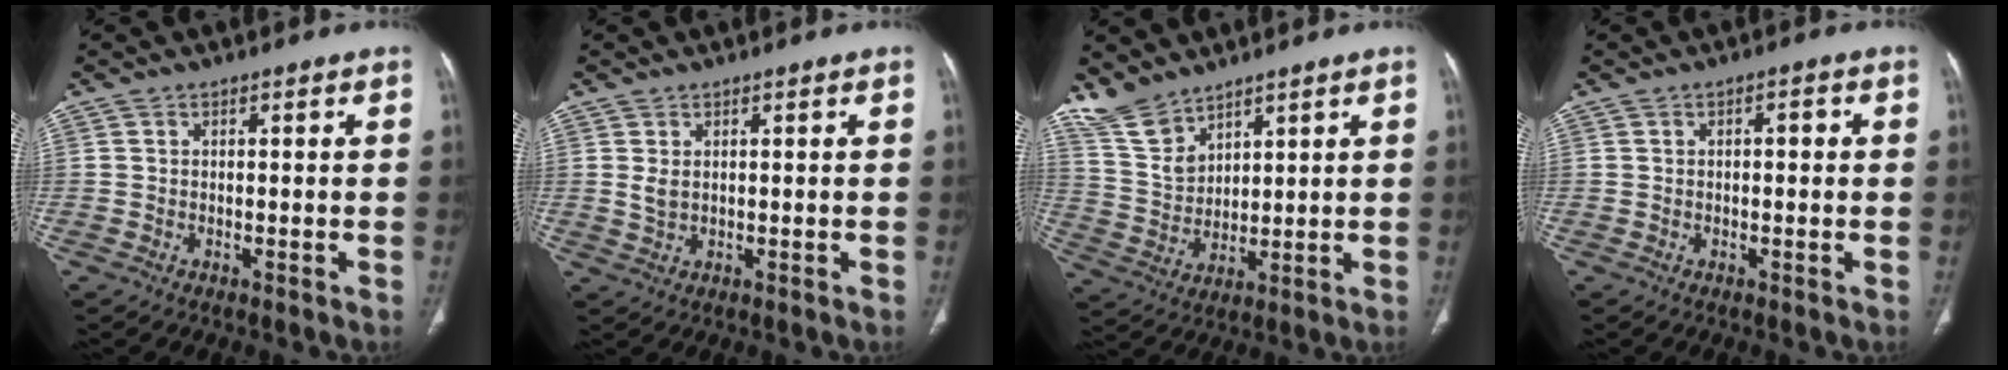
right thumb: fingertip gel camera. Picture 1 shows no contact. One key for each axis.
{"total": 1.9, "fx": 0.6, "fy": 1.2, "fz": 1.3, "tx": -0.025, "ty": -0.001, "tz": 0.019}
{"total": 7.9, "fx": 6.7, "fy": 3.3, "fz": 2.4, "tx": -0.042, "ty": -0.032, "tz": 0.154}
{"total": 2.1, "fx": 0.3, "fy": 0.9, "fz": 1.9, "tx": -0.025, "ty": 0.005, "tz": 0.001}